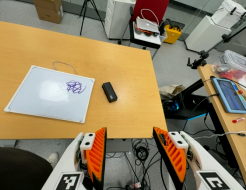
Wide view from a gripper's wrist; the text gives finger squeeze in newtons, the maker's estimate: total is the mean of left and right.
{"total": 0.0}